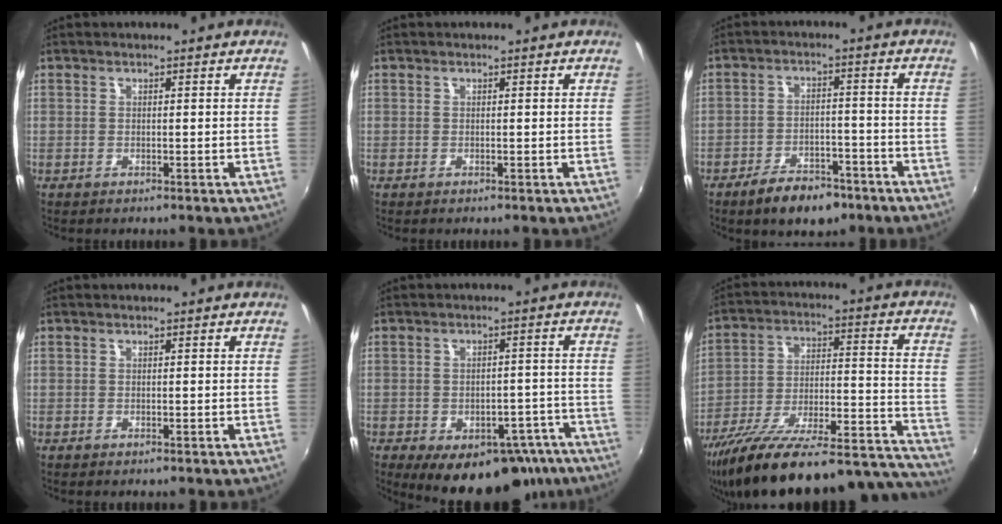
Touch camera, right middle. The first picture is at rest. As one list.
[{"total": 0.0}, {"total": 9.2, "force": [-6.5, 4.3, 4.8], "torque": [-0.106, 0.003, -0.097]}, {"total": 0.0}, {"total": 16.8, "force": [-11.0, 9.3, 8.7], "torque": [-0.131, 0.007, -0.118]}, {"total": 32.4, "force": [-26.9, 7.8, 16.2], "torque": [-0.238, -0.029, -0.382]}]